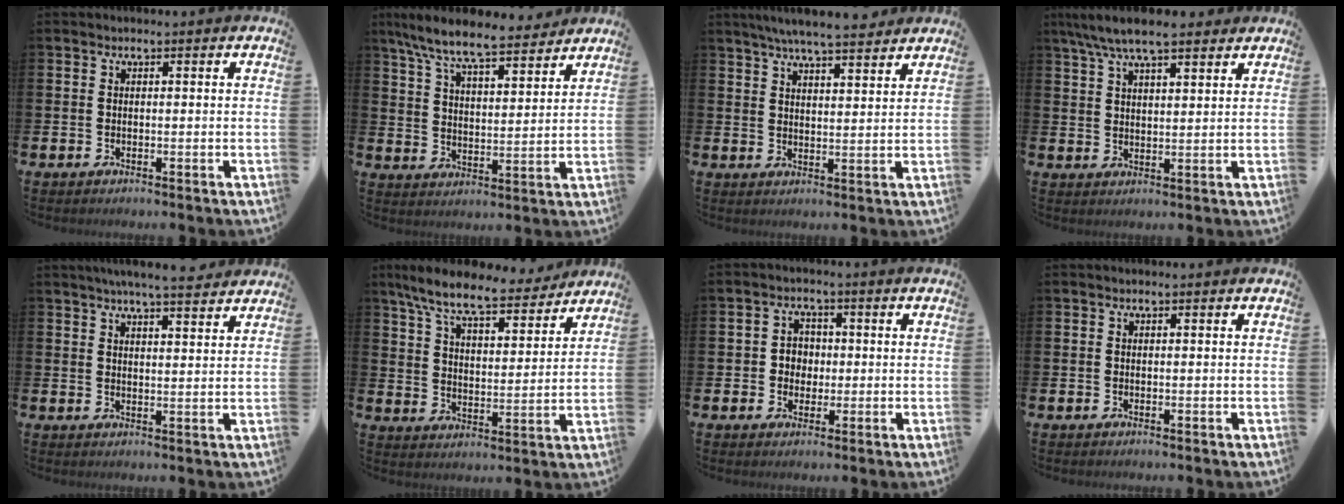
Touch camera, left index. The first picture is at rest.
{"total": 8.6, "force": [7.8, 1.4, 3.4], "torque": [-0.097, -0.040, 0.138]}
{"total": 6.2, "force": [5.9, 0.2, 1.9], "torque": [-0.051, -0.023, 0.106]}
{"total": 7.3, "force": [6.3, 1.5, 3.4], "torque": [-0.077, -0.015, 0.115]}
{"total": 5.5, "force": [5.2, -0.1, 1.7], "torque": [-0.035, -0.021, 0.093]}
{"total": 9.4, "force": [8.3, 1.7, 4.0], "torque": [-0.104, -0.044, 0.145]}
{"total": 2.9, "force": [0.1, 2.8, 0.8], "torque": [-0.014, 0.007, -0.005]}
{"total": 0.0}